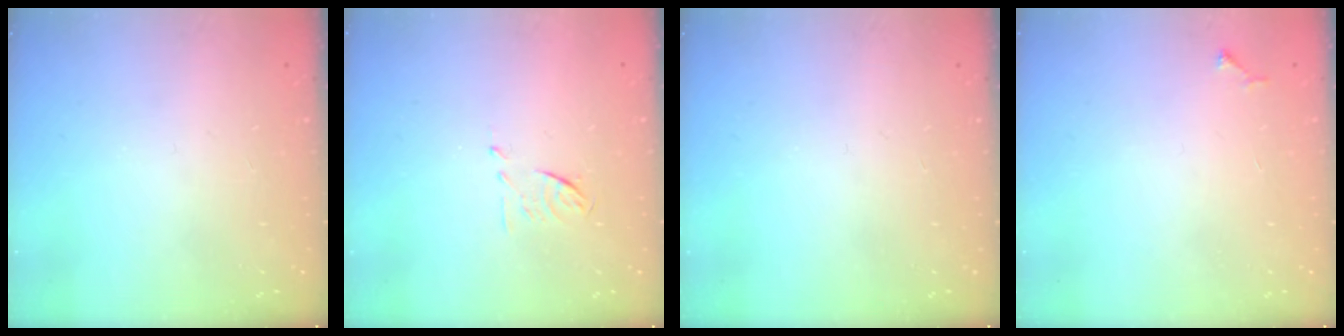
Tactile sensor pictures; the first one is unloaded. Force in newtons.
{"total": 5.1, "press": 5.0, "slide": 1.1}
{"total": 0.0}
{"total": 4.5, "press": 4.5, "slide": 0.6}